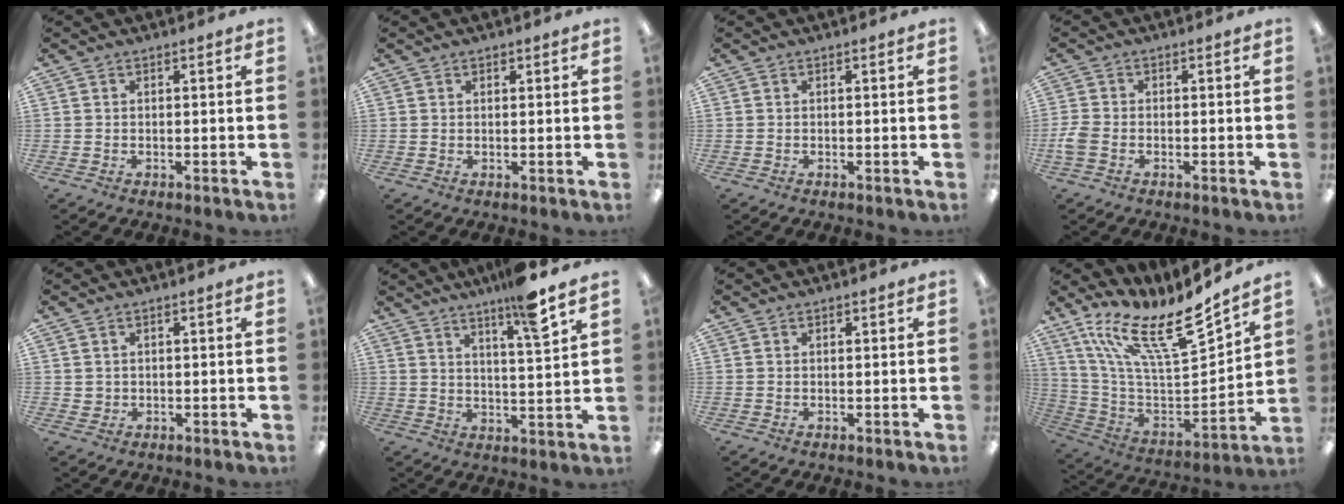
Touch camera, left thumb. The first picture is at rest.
{"total": 0.9, "force": [0.7, 0.5, 0.2], "torque": [-0.003, 0.001, 0.014]}
{"total": 0.0}
{"total": 3.2, "force": [-1.0, 2.2, 2.2], "torque": [-0.049, 0.002, -0.019]}
{"total": 1.4, "force": [0.8, 1.1, 0.2], "torque": [-0.006, 0.001, 0.015]}
{"total": 10.0, "force": [7.3, 0.5, 6.9], "torque": [-0.112, -0.040, 0.117]}
{"total": 0.6, "force": [0.5, 0.2, 0.2], "torque": [0.004, -0.001, 0.007]}
{"total": 19.6, "force": [13.5, 5.3, 13.2], "torque": [-0.223, -0.097, 0.229]}